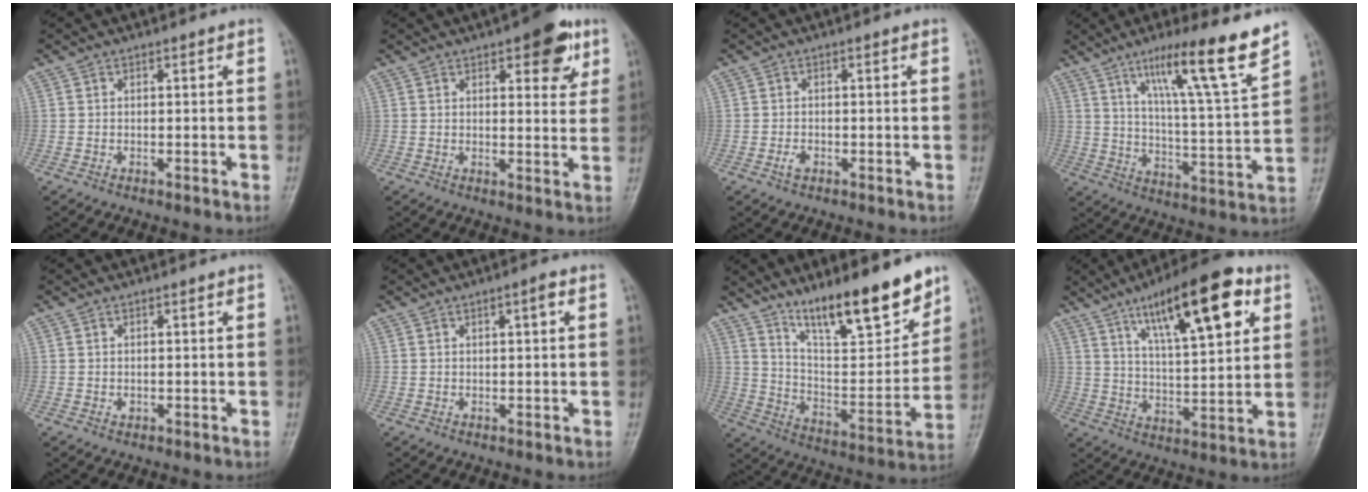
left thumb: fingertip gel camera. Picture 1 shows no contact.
{"total": 8.9, "force": [4.6, 3.6, 6.8], "torque": [-0.059, -0.016, 0.053]}
{"total": 1.4, "force": [-0.7, 0.9, 0.9], "torque": [-0.019, 0.002, -0.014]}
{"total": 16.6, "force": [11.0, 0.8, 12.5], "torque": [-0.186, -0.059, 0.176]}
{"total": 0.6, "force": [0.0, 0.4, 0.4], "torque": [-0.002, 0.000, 0.002]}
{"total": 2.0, "force": [0.8, 0.3, 1.8], "torque": [-0.030, 0.001, 0.011]}
{"total": 18.6, "force": [13.4, 4.4, 12.2], "torque": [-0.157, -0.082, 0.232]}
{"total": 19.5, "force": [9.3, 6.1, 16.0], "torque": [-0.221, -0.026, 0.150]}